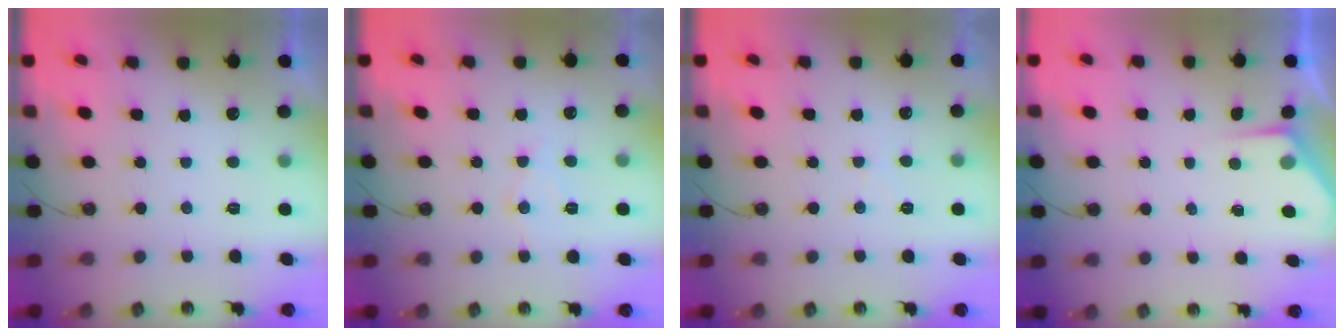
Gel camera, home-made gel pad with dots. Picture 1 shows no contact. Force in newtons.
{"total": 6.1, "press": 6.1, "slide": 0.5}
{"total": 3.9, "press": 3.8, "slide": 0.6}
{"total": 2.9, "press": 2.8, "slide": 0.5}